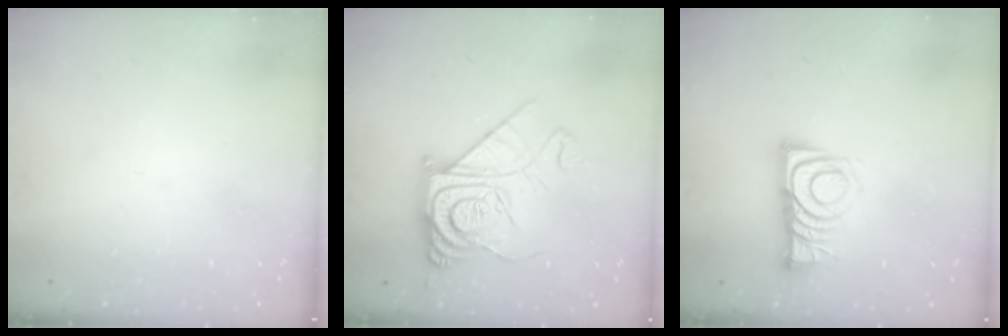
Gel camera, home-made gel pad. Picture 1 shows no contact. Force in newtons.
{"total": 15.1, "press": 15.0, "slide": 1.4}
{"total": 8.2, "press": 8.2, "slide": 0.9}